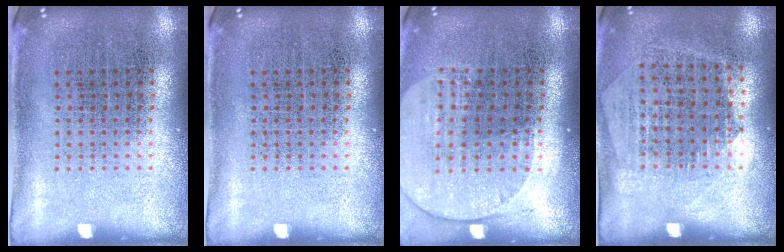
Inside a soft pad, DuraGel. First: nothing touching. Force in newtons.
{"total": 0.0}
{"total": 1.7, "press": 1.5, "slide": 0.7}
{"total": 1.4, "press": 1.2, "slide": 0.6}